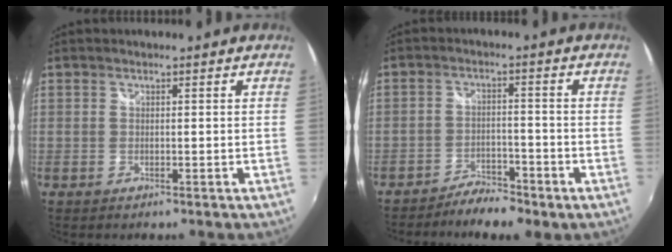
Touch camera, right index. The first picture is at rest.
{"total": 6.2, "force": [-5.1, 2.1, 2.9], "torque": [-0.074, -0.001, -0.082]}